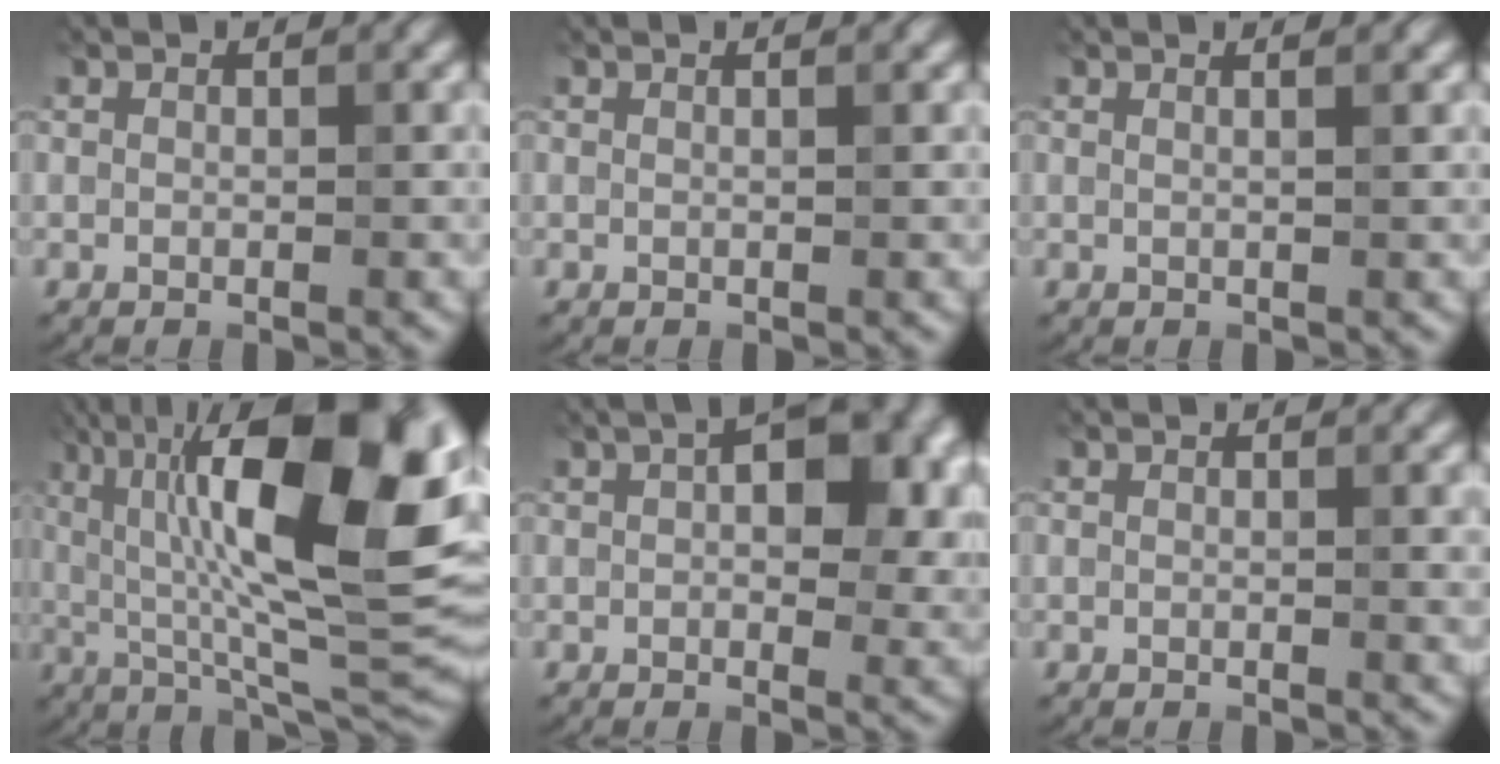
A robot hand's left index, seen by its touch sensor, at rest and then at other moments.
{"total": 1.2, "force": [0.7, 0.5, 0.8], "torque": [-0.005, -0.002, -0.005]}
{"total": 2.5, "force": [1.4, 1.2, 1.8], "torque": [0.001, 0.008, -0.015]}
{"total": 17.9, "force": [4.3, 5.5, 16.4], "torque": [-0.253, 0.013, 0.059]}
{"total": 9.2, "force": [2.7, 4.9, 7.2], "torque": [-0.089, 0.014, 0.029]}
{"total": 1.6, "force": [0.5, 0.5, 1.5], "torque": [-0.018, 0.001, 0.007]}